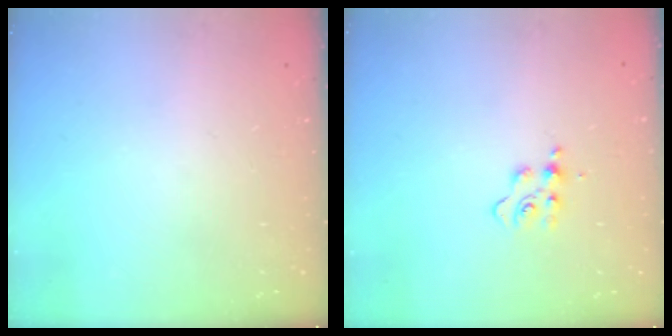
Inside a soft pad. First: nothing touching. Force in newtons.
{"total": 6.8, "press": 6.7, "slide": 0.8}